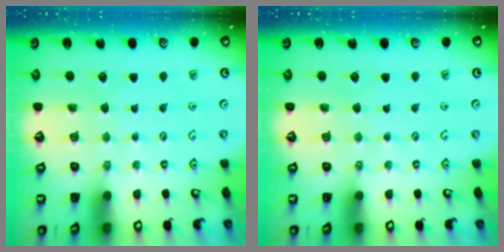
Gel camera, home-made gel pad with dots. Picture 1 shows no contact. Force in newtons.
{"total": 0.0}